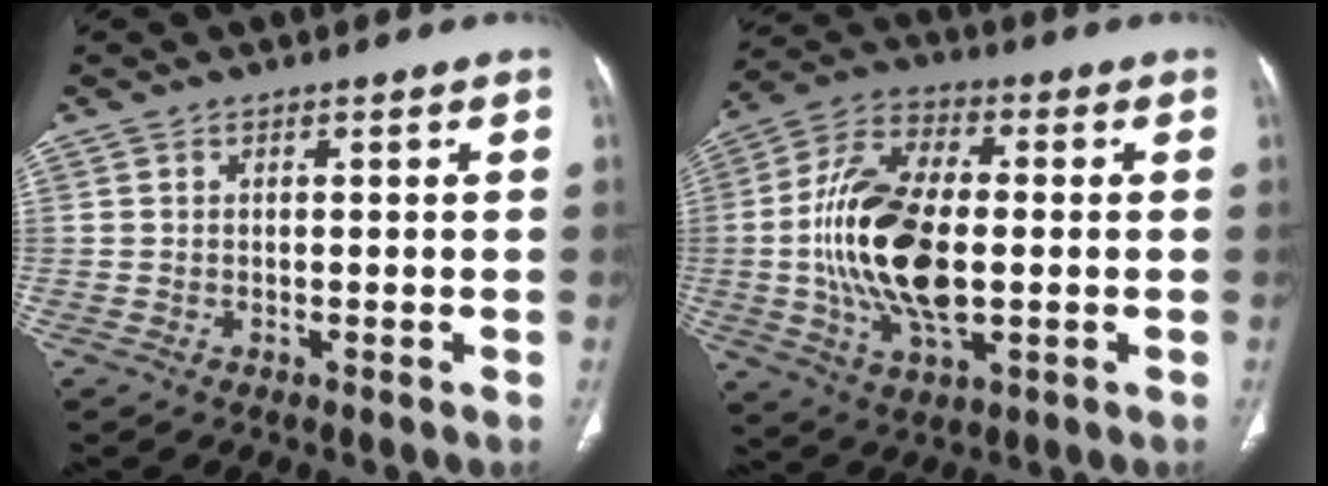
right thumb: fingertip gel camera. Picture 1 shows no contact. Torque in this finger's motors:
{"motor_torque": [2.50, 2.51, 1.46, -1.26, 0.24]}